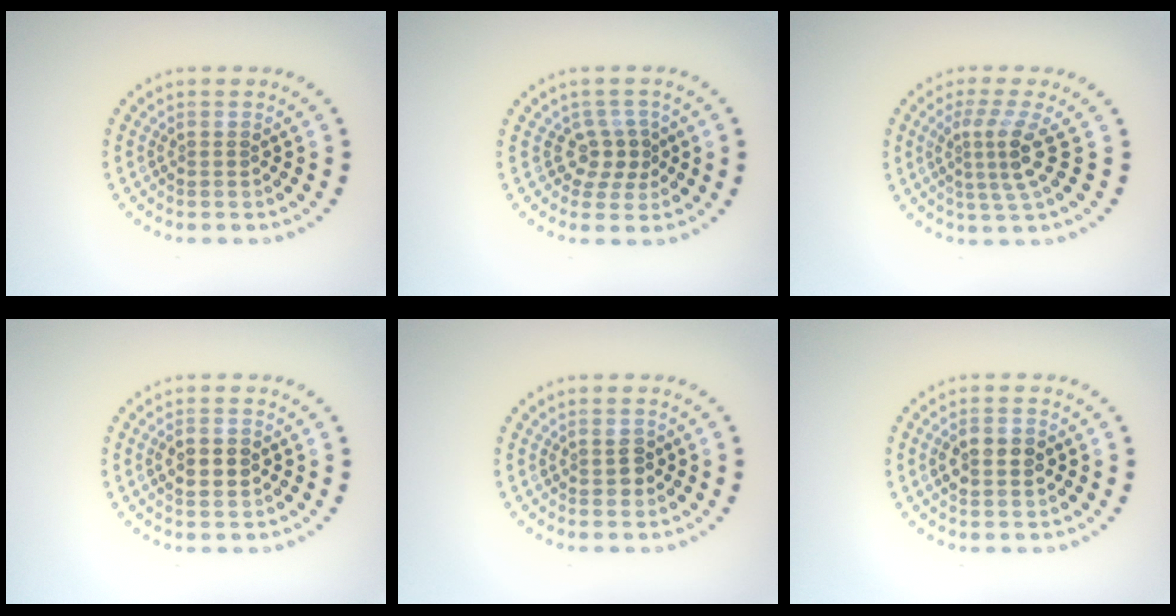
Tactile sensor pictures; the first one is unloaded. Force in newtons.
{"total": 2.4, "press": 1.9, "slide": 1.5}
{"total": 3.3, "press": 2.3, "slide": 2.3}
{"total": 2.3, "press": 2.3, "slide": 0.3}
{"total": 1.5, "press": 1.5, "slide": 0.2}
{"total": 3.6, "press": 3.6, "slide": 0.2}